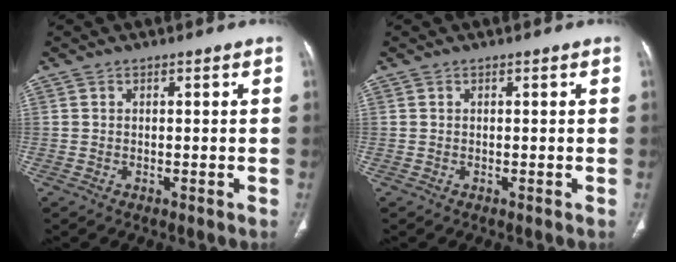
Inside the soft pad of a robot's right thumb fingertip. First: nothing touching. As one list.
[{"total": 0.0}]